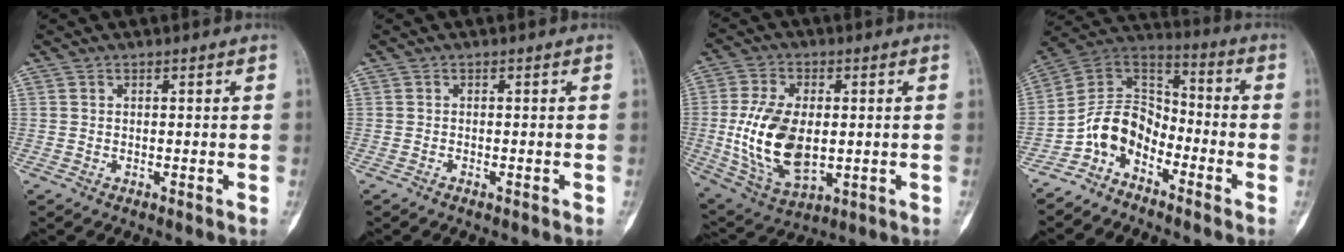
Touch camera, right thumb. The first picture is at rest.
{"total": 0.7, "force": [-0.6, 0.2, 0.4], "torque": [-0.011, 0.001, -0.006]}
{"total": 16.1, "force": [-0.6, 9.4, 13.1], "torque": [-0.251, -0.005, 0.007]}
{"total": 10.9, "force": [-6.3, 7.2, 5.2], "torque": [-0.076, 0.084, -0.137]}